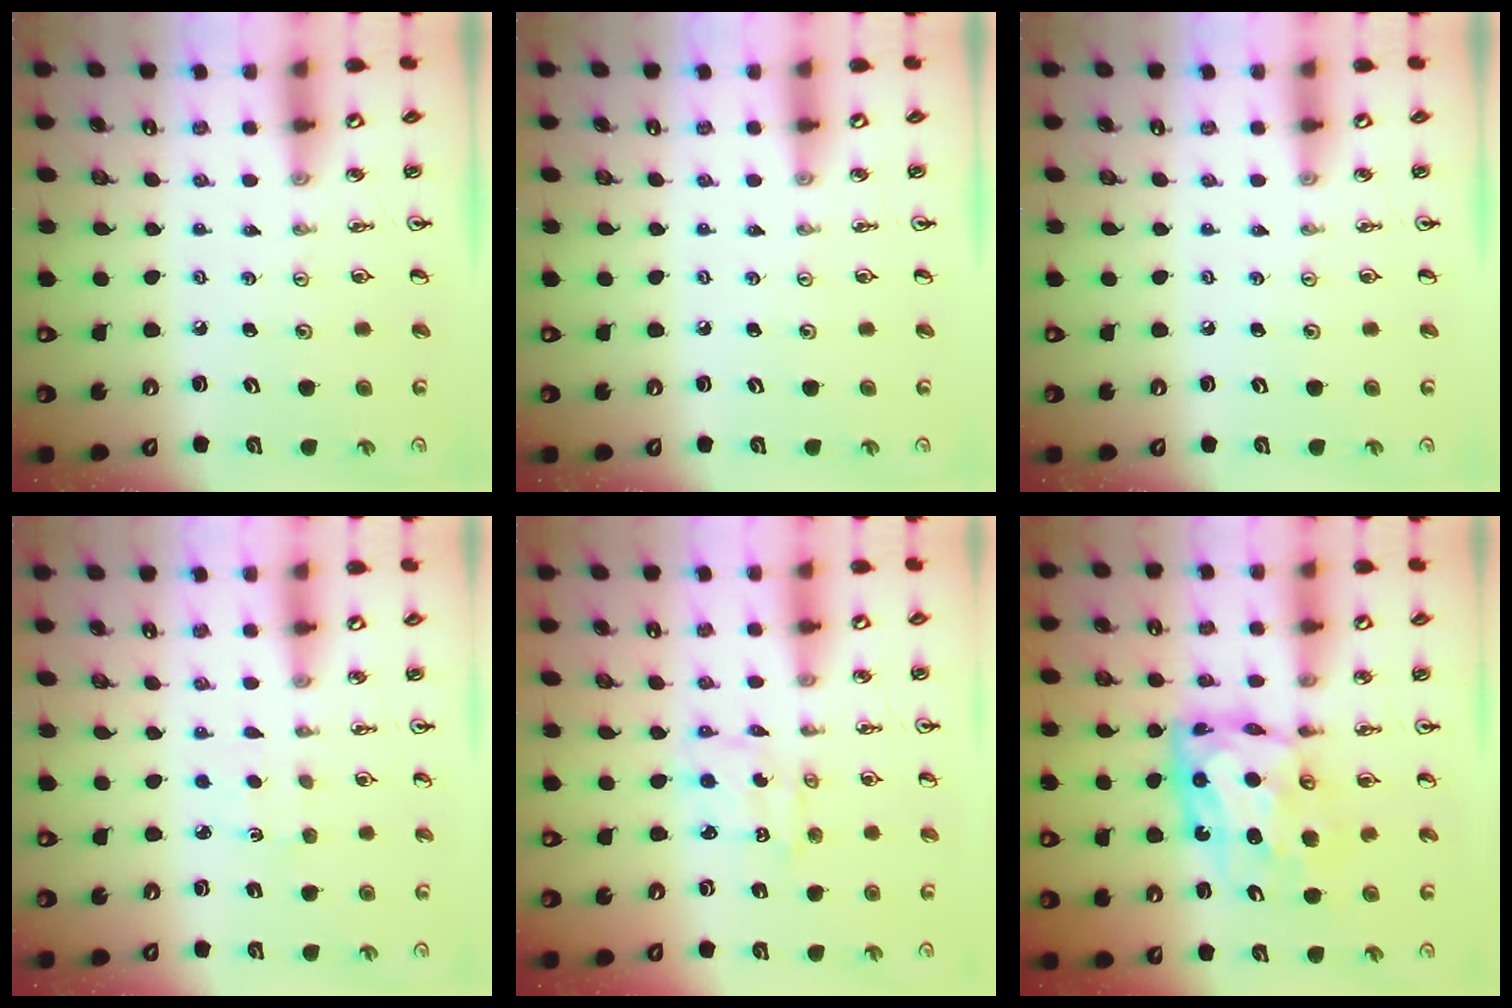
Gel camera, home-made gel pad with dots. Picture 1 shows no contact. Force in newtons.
{"total": 0.0}
{"total": 0.0}
{"total": 1.8, "press": 1.7, "slide": 0.3}
{"total": 1.9, "press": 1.9, "slide": 0.1}
{"total": 10.7, "press": 10.6, "slide": 1.1}